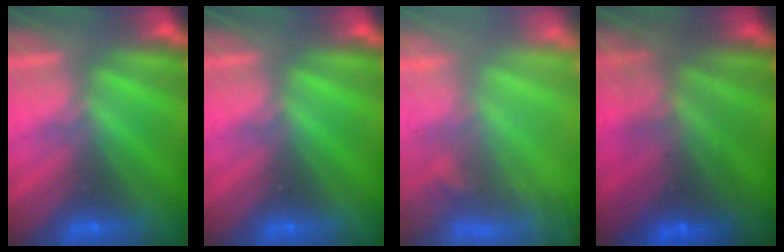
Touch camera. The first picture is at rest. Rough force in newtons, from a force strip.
{"total": 0.0}
{"total": 6.9}
{"total": 5.6}